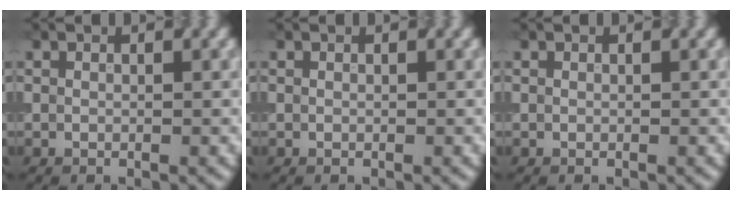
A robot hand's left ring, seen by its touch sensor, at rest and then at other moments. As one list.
[{"total": 0.0}, {"total": 0.0}]